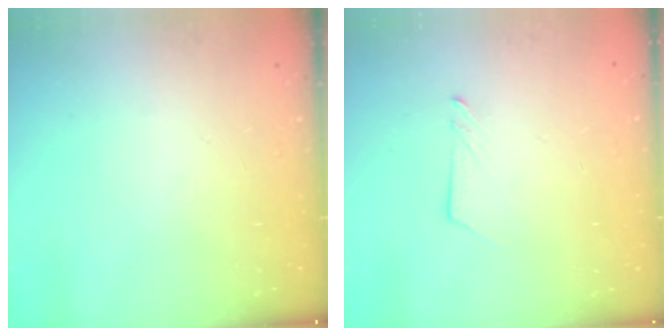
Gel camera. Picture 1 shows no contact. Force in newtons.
{"total": 1.2, "press": 1.2, "slide": 0.1}